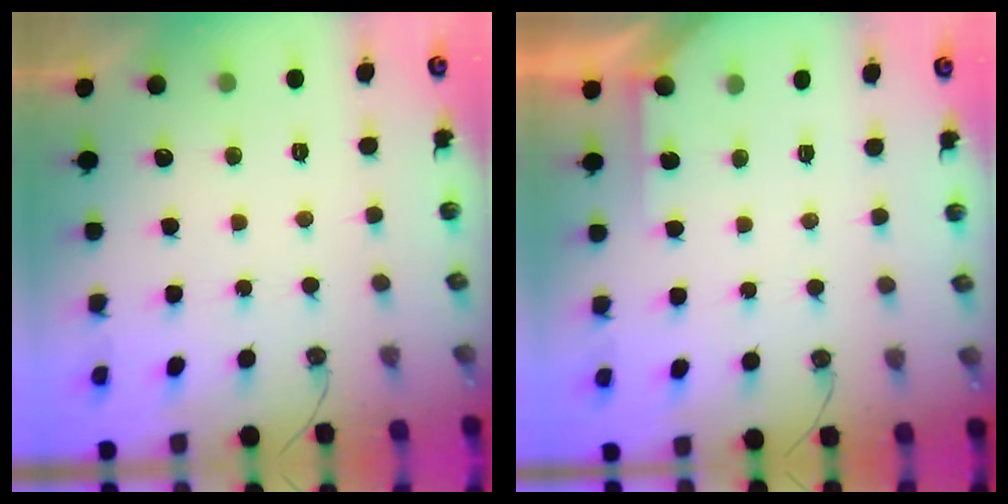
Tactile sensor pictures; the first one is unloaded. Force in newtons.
{"total": 2.8, "press": 2.8, "slide": 0.2}